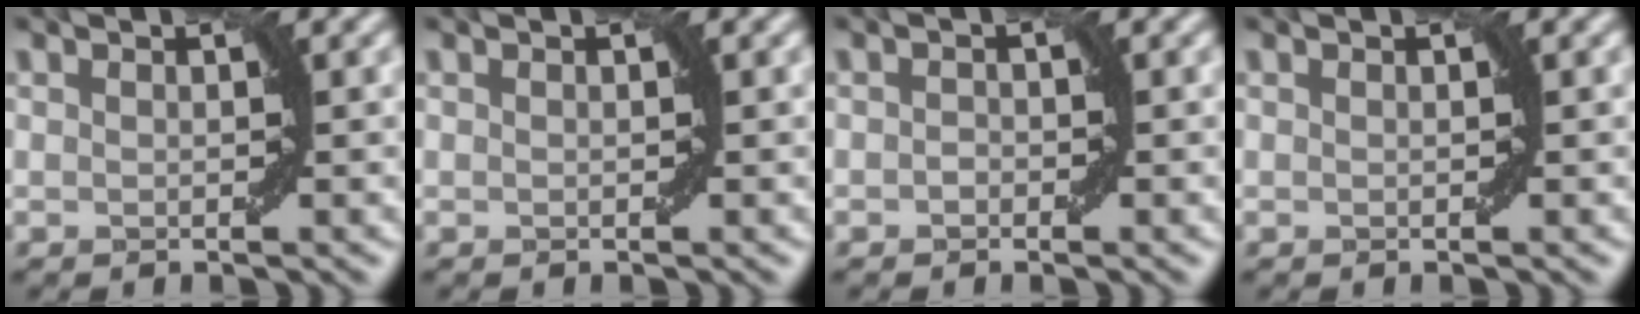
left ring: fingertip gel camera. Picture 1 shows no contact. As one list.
[{"total": 0.0}, {"total": 0.6, "force": [-0.4, 0.4, 0.2], "torque": [-0.004, -0.001, -0.009]}, {"total": 0.0}]